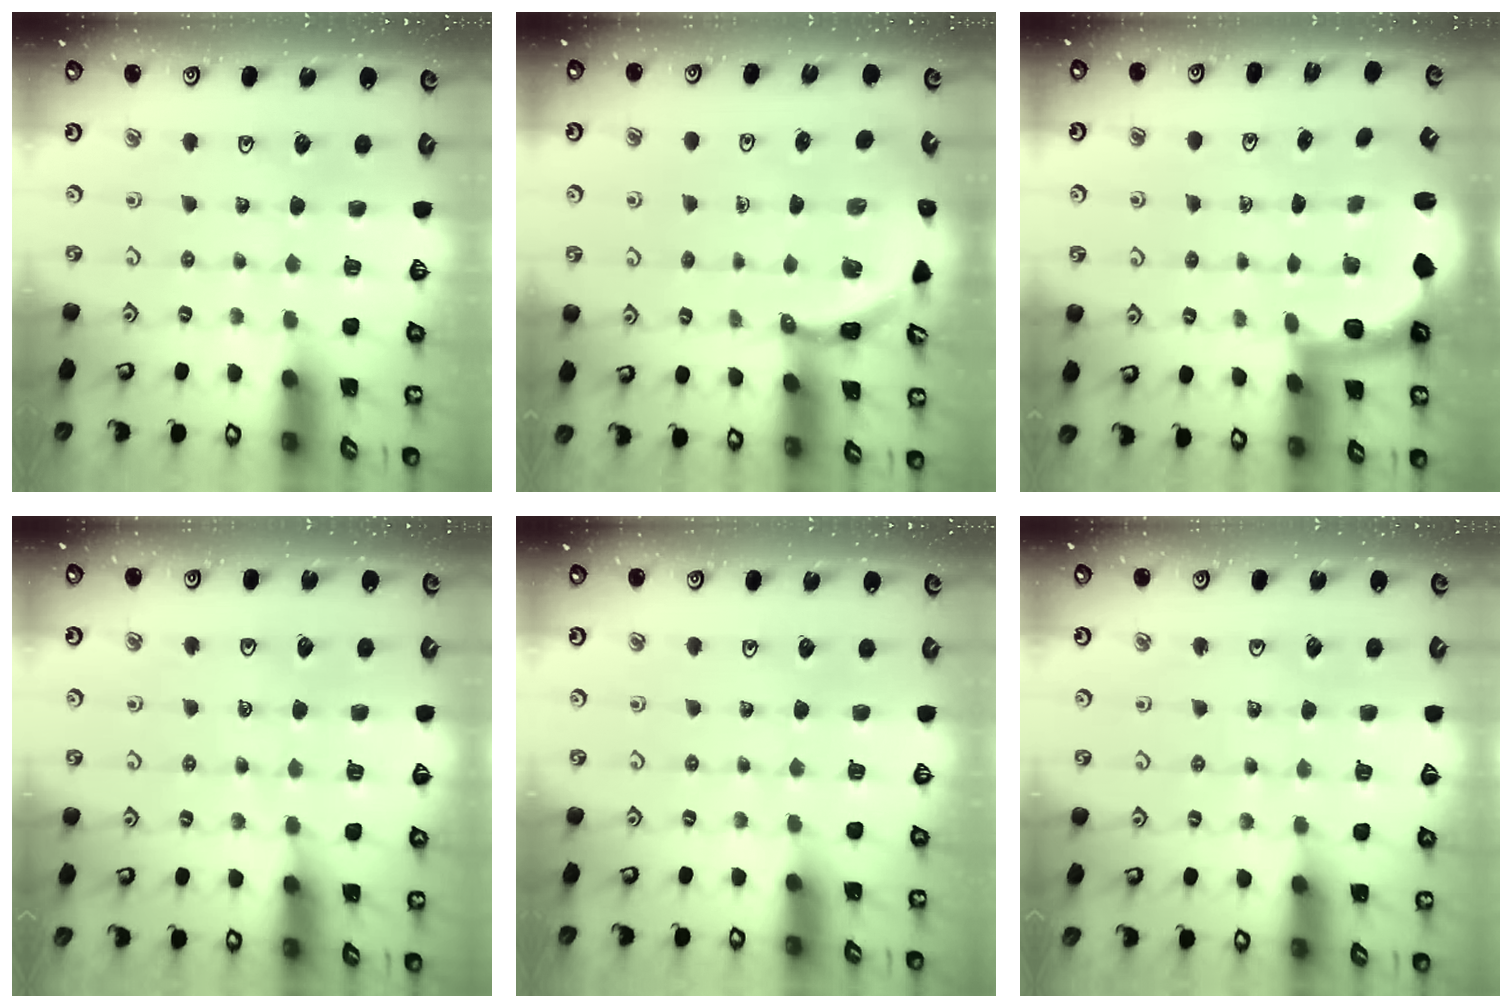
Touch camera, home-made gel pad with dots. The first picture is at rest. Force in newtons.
{"total": 3.5, "press": 3.5, "slide": 0.2}
{"total": 2.3, "press": 2.0, "slide": 1.1}
{"total": 4.2, "press": 4.1, "slide": 1.0}
{"total": 0.0}
{"total": 2.7, "press": 2.6, "slide": 0.3}